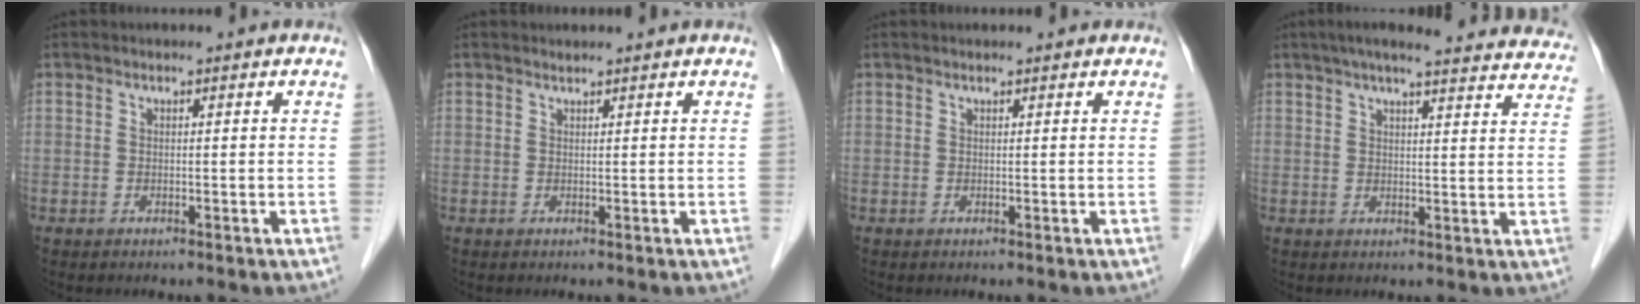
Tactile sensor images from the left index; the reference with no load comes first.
{"total": 0.8, "force": [0.8, 0.0, 0.2], "torque": [-0.009, 0.005, 0.016]}
{"total": 1.7, "force": [1.5, 0.3, 0.7], "torque": [-0.011, 0.013, 0.020]}
{"total": 24.5, "force": [22.2, 3.5, 9.7], "torque": [-0.132, -0.009, 0.259]}